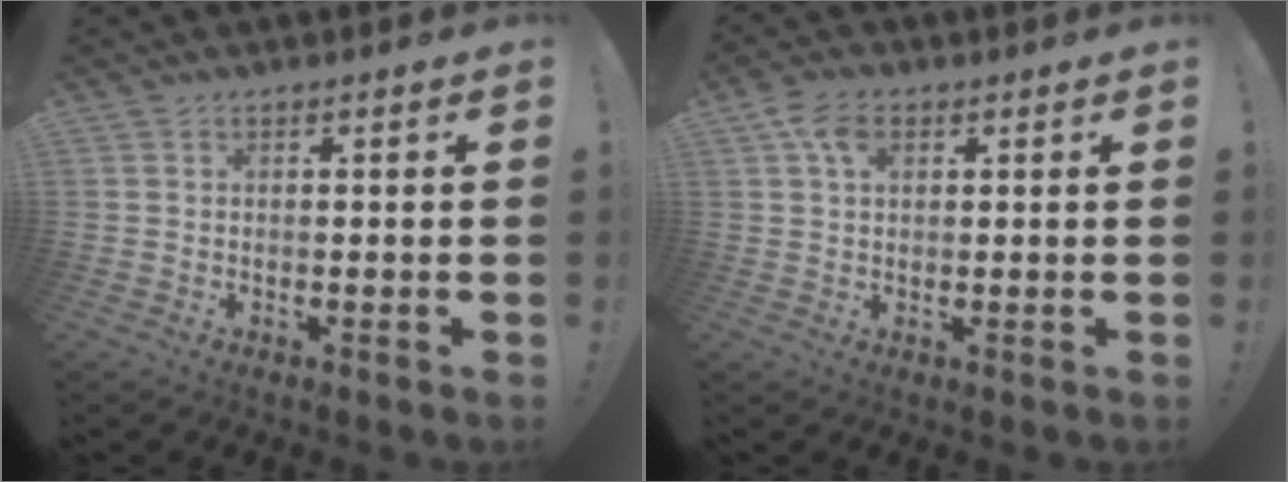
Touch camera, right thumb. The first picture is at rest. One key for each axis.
{"total": 6.3, "fx": 2.4, "fy": 4.1, "fz": 4.1, "tx": -0.070, "ty": 0.002, "tz": 0.048}